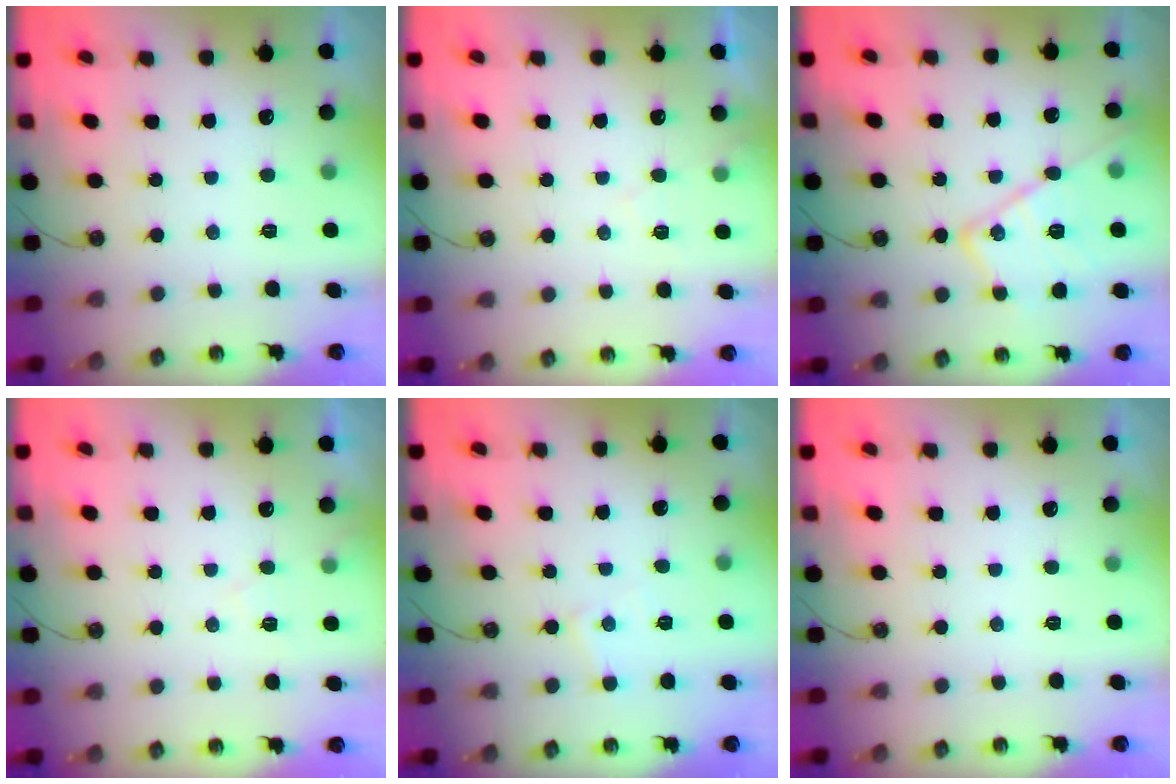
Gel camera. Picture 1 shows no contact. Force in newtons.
{"total": 5.7, "press": 5.6, "slide": 0.9}
{"total": 16.1, "press": 16.0, "slide": 1.2}
{"total": 4.4, "press": 4.3, "slide": 0.7}
{"total": 4.6, "press": 4.6, "slide": 0.3}
{"total": 0.0}